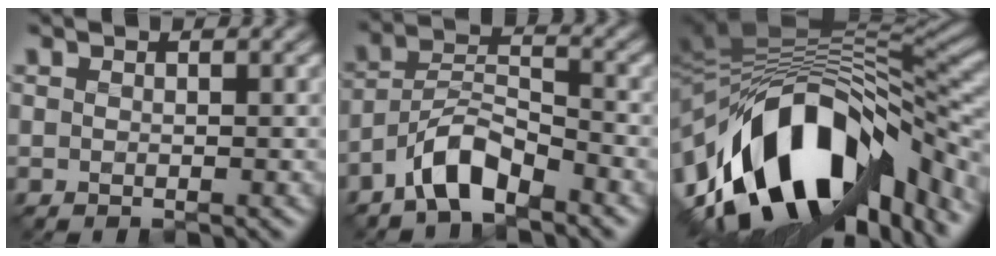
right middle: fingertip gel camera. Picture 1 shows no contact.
{"total": 4.7, "force": [-3.6, 1.5, 2.6], "torque": [-0.045, 0.013, -0.074]}
{"total": 16.0, "force": [-6.3, 8.7, 11.9], "torque": [-0.212, 0.005, -0.098]}